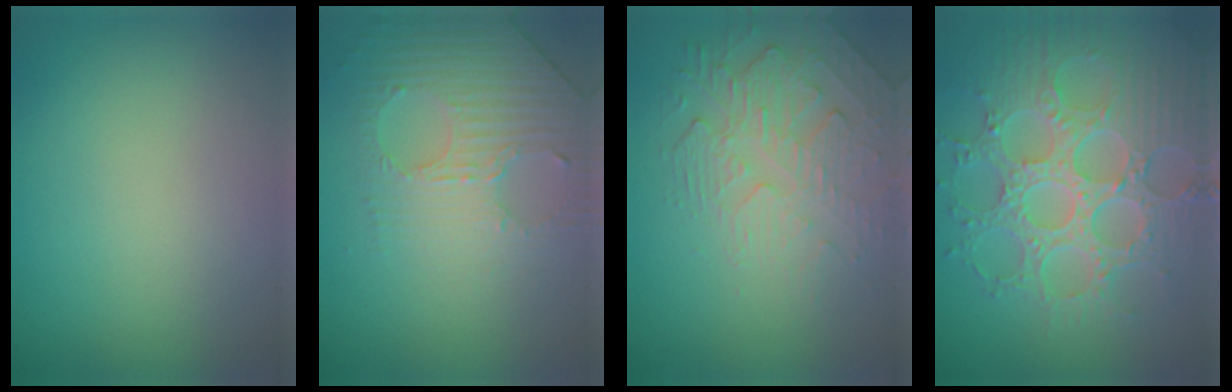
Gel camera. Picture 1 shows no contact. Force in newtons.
{"total": 4.4, "press": 3.2, "slide": 3.0}
{"total": 2.7, "press": 2.1, "slide": 1.7}
{"total": 8.9, "press": 6.6, "slide": 6.0}